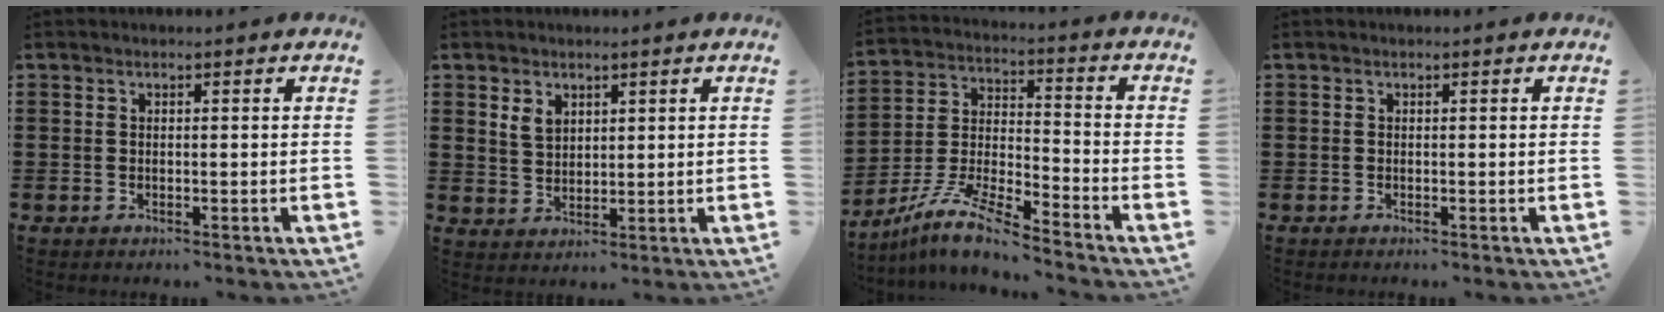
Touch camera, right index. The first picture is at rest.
{"total": 3.0, "force": [1.8, 2.1, 1.3], "torque": [-0.033, 0.008, 0.033]}
{"total": 9.6, "force": [-8.5, 0.7, 4.4], "torque": [-0.101, 0.004, -0.173]}
{"total": 0.0}